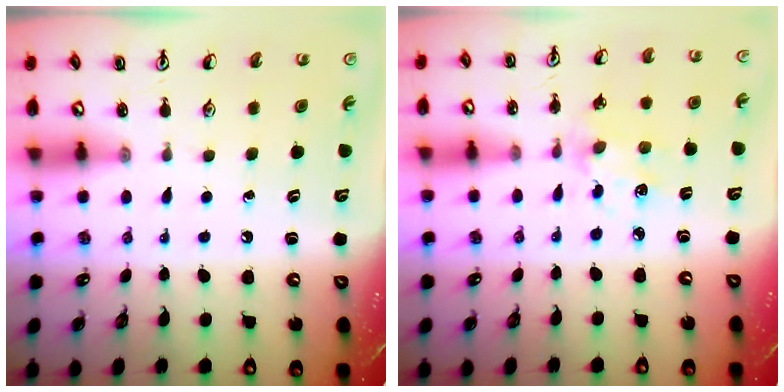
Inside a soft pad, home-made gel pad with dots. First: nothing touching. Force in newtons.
{"total": 3.9, "press": 3.8, "slide": 0.3}